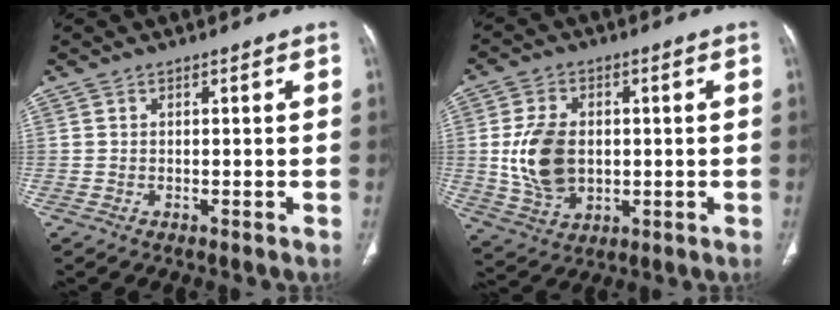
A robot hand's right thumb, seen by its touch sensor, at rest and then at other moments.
{"total": 11.3, "force": [0.2, 7.8, 8.1], "torque": [-0.140, -0.003, 0.015]}